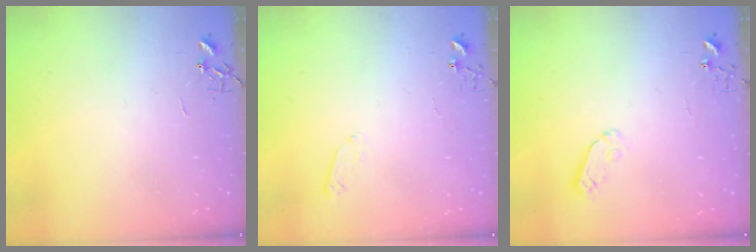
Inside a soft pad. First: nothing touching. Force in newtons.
{"total": 3.4, "press": 3.4, "slide": 0.5}
{"total": 5.0, "press": 5.0, "slide": 0.4}